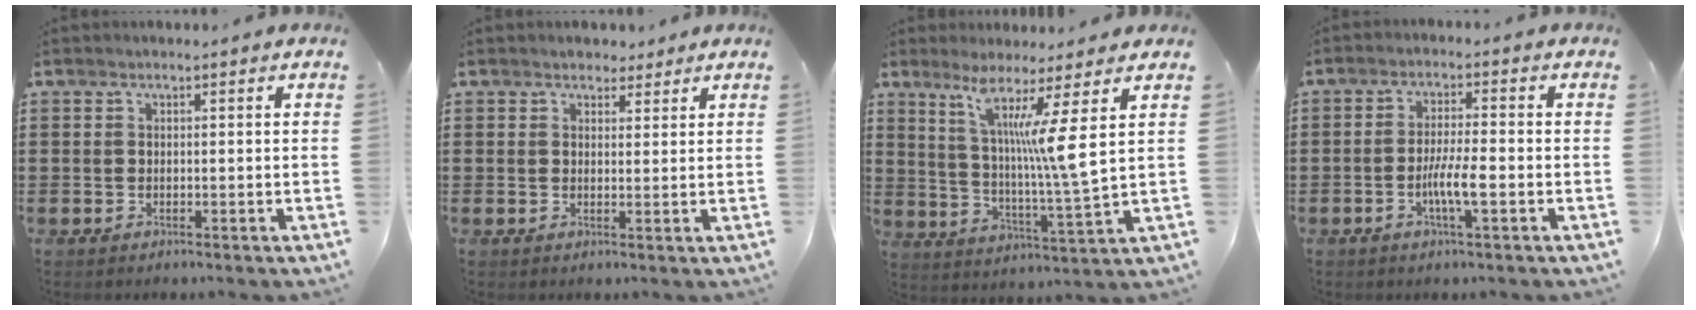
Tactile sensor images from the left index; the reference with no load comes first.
{"total": 2.3, "force": [2.0, 1.2, 0.0], "torque": [0.001, 0.003, 0.034]}
{"total": 10.3, "force": [5.6, -1.4, 8.5], "torque": [-0.162, -0.039, 0.082]}
{"total": 5.0, "force": [-1.6, 0.7, 4.7], "torque": [-0.094, -0.002, -0.034]}